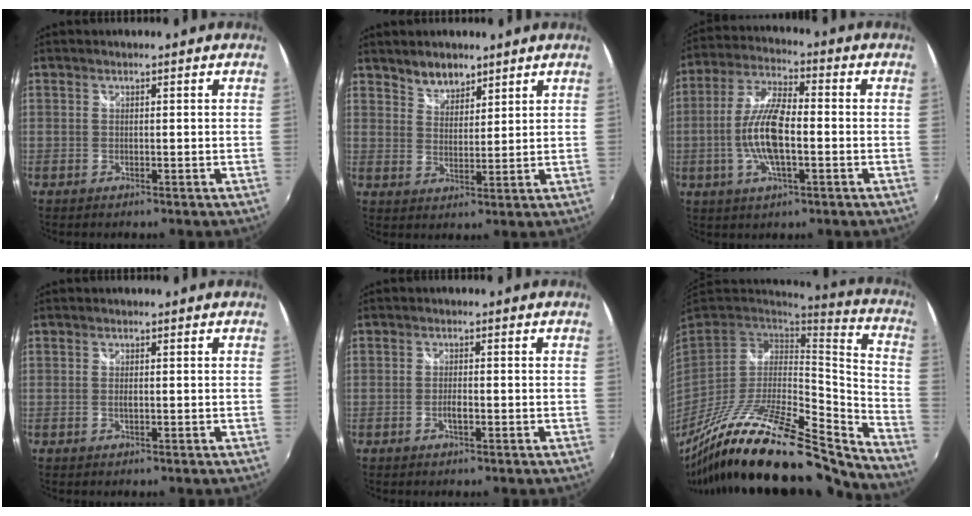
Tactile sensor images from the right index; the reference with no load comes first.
{"total": 5.0, "force": [4.0, 2.4, 1.7], "torque": [-0.020, 0.007, 0.072]}
{"total": 11.5, "force": [-2.4, 3.6, 10.6], "torque": [-0.219, 0.003, -0.048]}
{"total": 0.9, "force": [-0.1, 0.3, 0.9], "torque": [-0.019, 0.000, -0.002]}
{"total": 1.8, "force": [-0.8, 0.5, 1.6], "torque": [-0.033, 0.000, -0.014]}
{"total": 27.2, "force": [-22.3, 4.6, 14.7], "torque": [-0.232, -0.041, -0.380]}